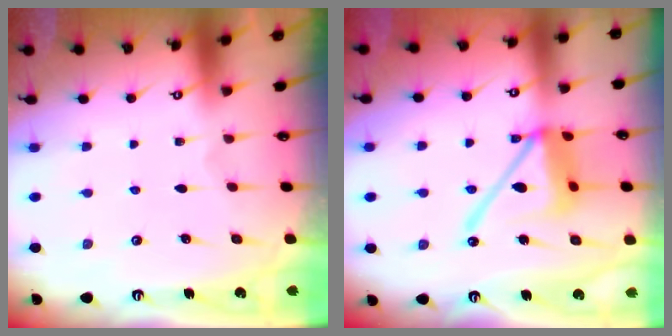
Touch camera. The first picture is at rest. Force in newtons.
{"total": 15.1, "press": 15.0, "slide": 1.8}